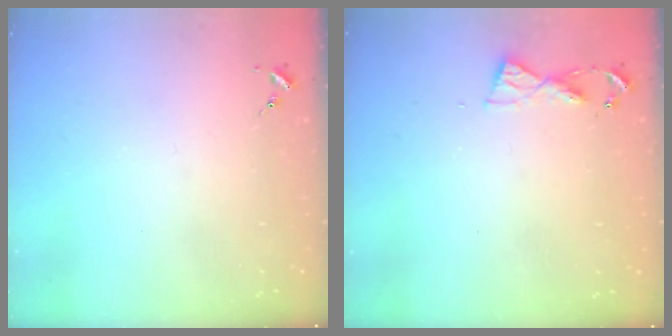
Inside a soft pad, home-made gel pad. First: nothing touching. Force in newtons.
{"total": 5.6, "press": 5.5, "slide": 0.5}